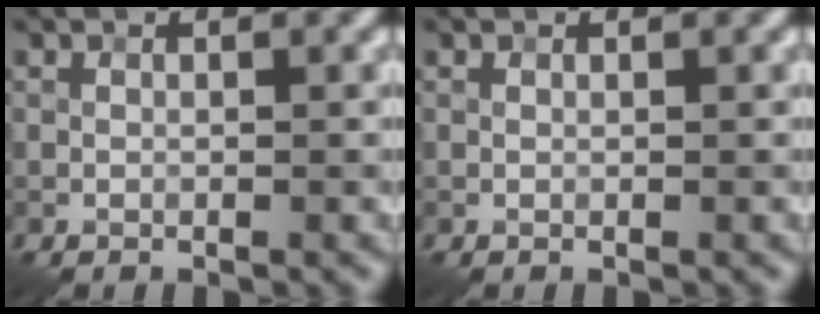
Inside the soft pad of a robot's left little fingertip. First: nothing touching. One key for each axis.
{"total": 0.0}